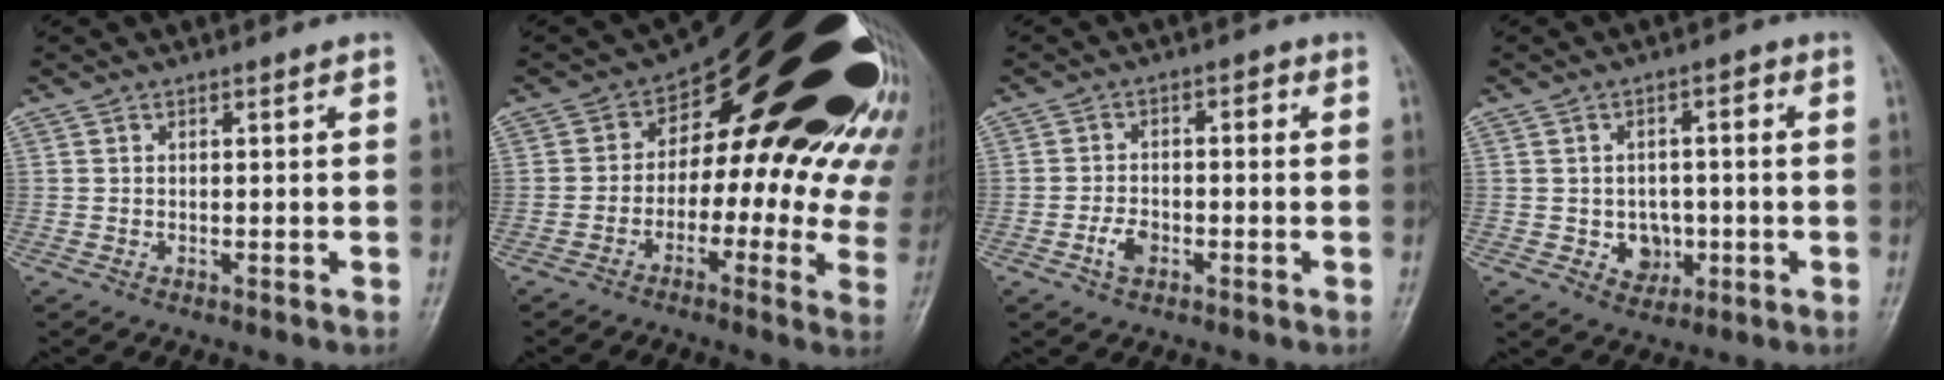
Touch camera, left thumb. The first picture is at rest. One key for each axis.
{"total": 31.4, "fx": 9.1, "fy": 15.6, "fz": 25.7, "tx": -0.236, "ty": 0.066, "tz": 0.143}
{"total": 4.6, "fx": -1.8, "fy": 3.0, "fz": 3.0, "tx": -0.042, "ty": 0.022, "tz": -0.035}
{"total": 6.2, "fx": -1.3, "fy": 5.2, "fz": 3.2, "tx": -0.009, "ty": 0.013, "tz": -0.015}